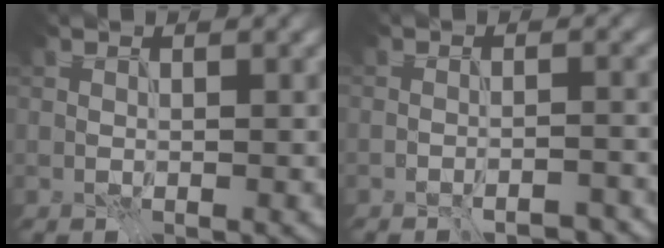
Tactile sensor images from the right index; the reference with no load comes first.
{"total": 2.1, "force": [-1.6, 0.4, 1.3], "torque": [-0.004, 0.006, -0.025]}